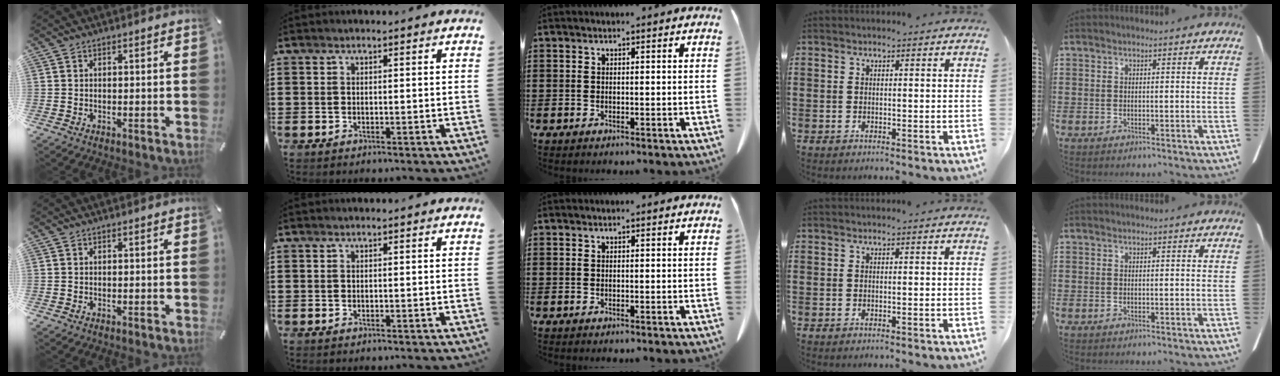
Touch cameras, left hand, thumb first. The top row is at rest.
{}